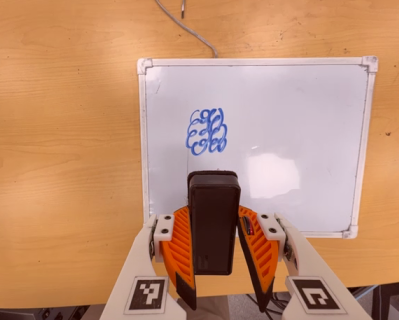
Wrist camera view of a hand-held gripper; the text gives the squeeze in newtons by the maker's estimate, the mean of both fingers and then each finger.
{"total": 6.3, "left": 5.0, "right": 7.6}